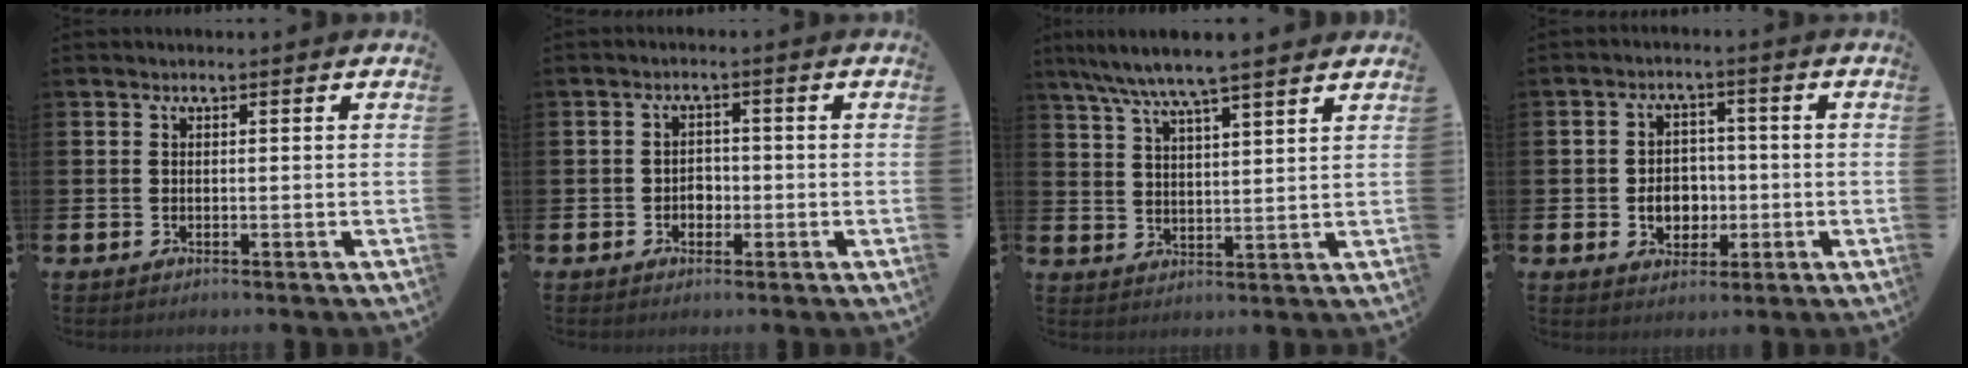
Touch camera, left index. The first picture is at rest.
{"total": 2.2, "force": [-0.8, 1.8, 1.0], "torque": [-0.013, 0.001, -0.021]}
{"total": 7.0, "force": [6.5, 0.0, 2.7], "torque": [-0.074, -0.025, 0.115]}
{"total": 4.6, "force": [-0.8, 3.8, 2.4], "torque": [-0.040, 0.004, -0.022]}